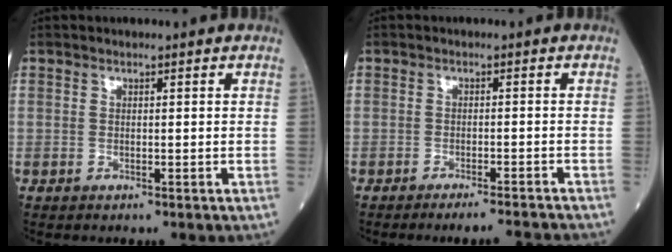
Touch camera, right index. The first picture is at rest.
{"total": 5.5, "force": [-5.2, -0.6, 1.7], "torque": [-0.013, -0.009, -0.076]}